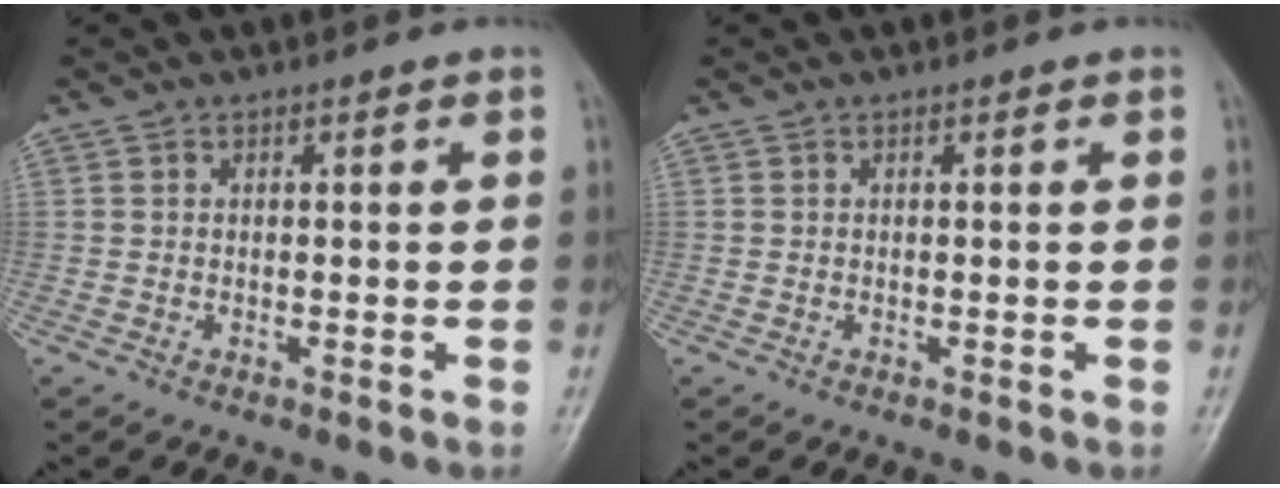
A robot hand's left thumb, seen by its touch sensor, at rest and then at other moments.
{"total": 0.0}